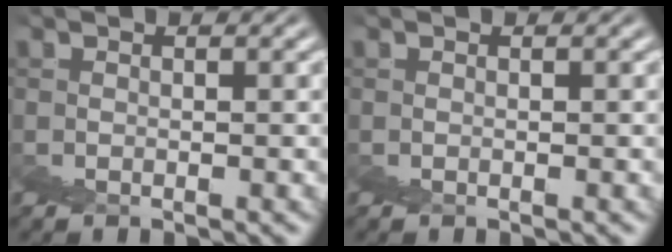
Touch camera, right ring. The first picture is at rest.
{"total": 0.0}